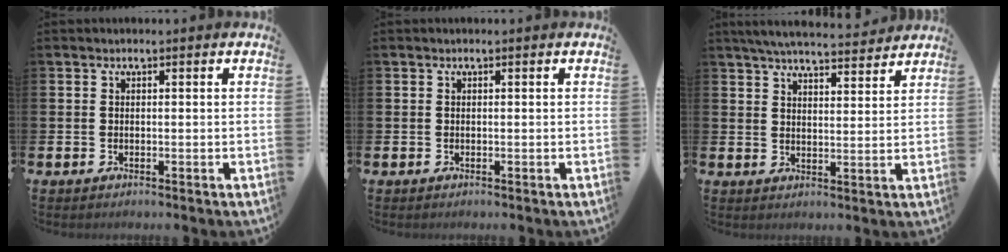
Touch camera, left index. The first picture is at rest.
{"total": 0.0}
{"total": 5.9, "force": [5.8, 0.6, 1.4], "torque": [-0.042, -0.031, 0.103]}